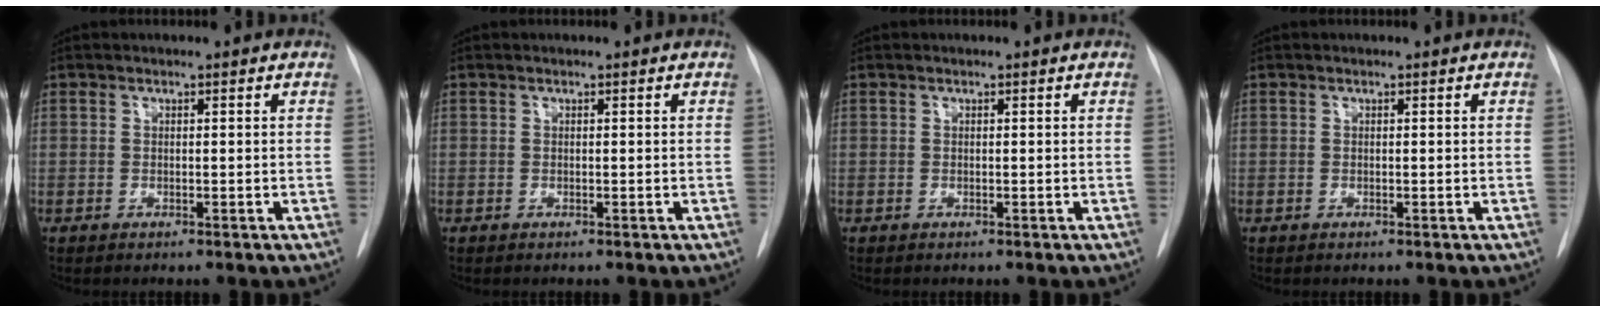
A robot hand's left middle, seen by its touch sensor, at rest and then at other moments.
{"total": 0.0}
{"total": 0.0}
{"total": 0.0}